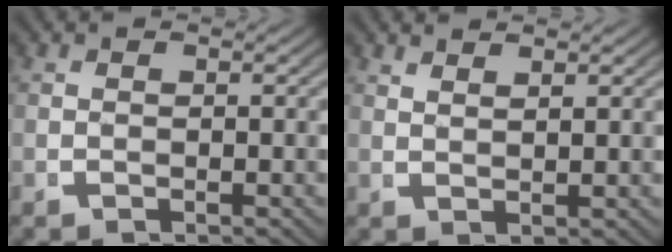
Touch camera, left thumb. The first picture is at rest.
{"total": 1.9, "force": [1.8, -0.1, 0.4], "torque": [-0.006, 0.003, 0.040]}